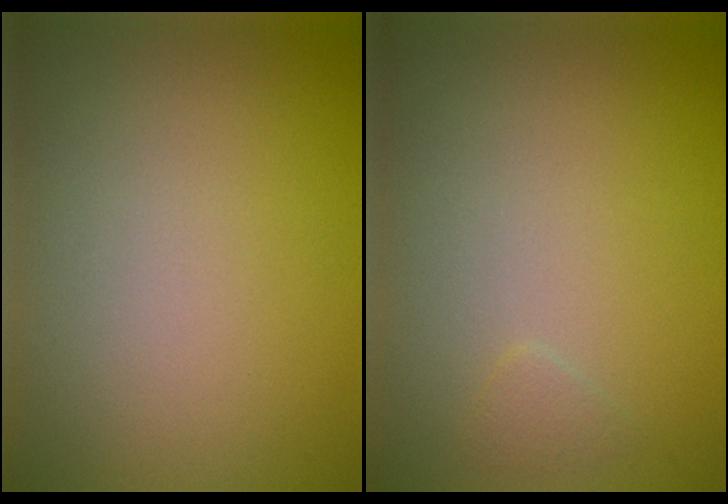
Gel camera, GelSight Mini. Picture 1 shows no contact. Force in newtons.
{"total": 0.6, "press": 0.6, "slide": 0.0}